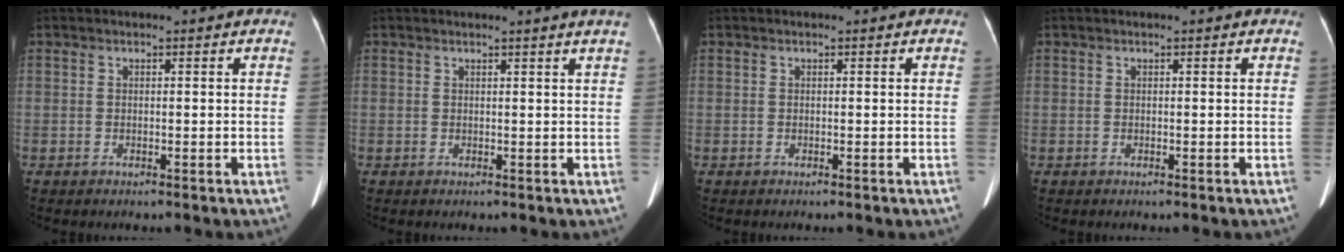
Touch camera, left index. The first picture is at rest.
{"total": 1.8, "force": [1.5, -0.6, 0.8], "torque": [-0.018, -0.007, 0.020]}
{"total": 0.0}
{"total": 0.0}